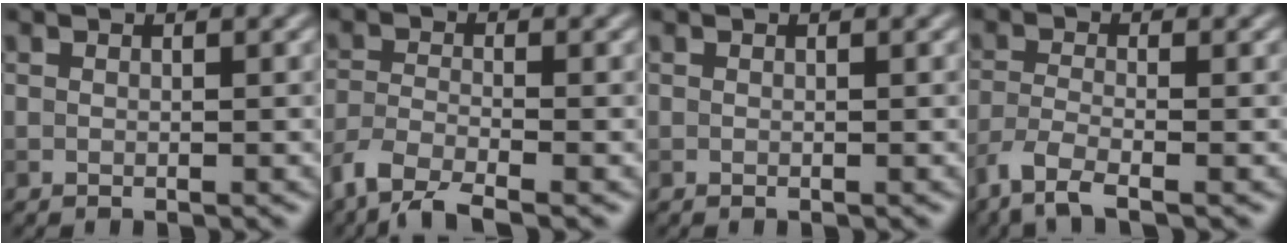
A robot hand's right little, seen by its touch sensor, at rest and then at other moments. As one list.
[{"total": 4.7, "force": [-3.7, 1.1, 2.7], "torque": [-0.053, -0.010, -0.080]}, {"total": 0.0}, {"total": 3.9, "force": [-2.9, 0.8, 2.4], "torque": [-0.053, -0.011, -0.069]}]